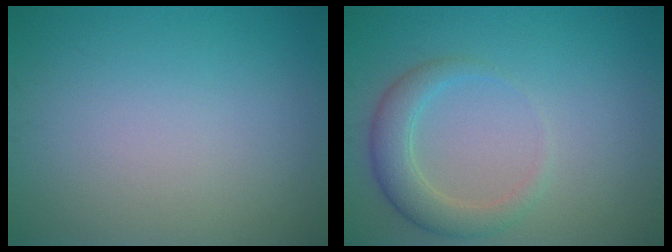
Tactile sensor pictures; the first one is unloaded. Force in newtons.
{"total": 3.2, "press": 3.2, "slide": 0.2}